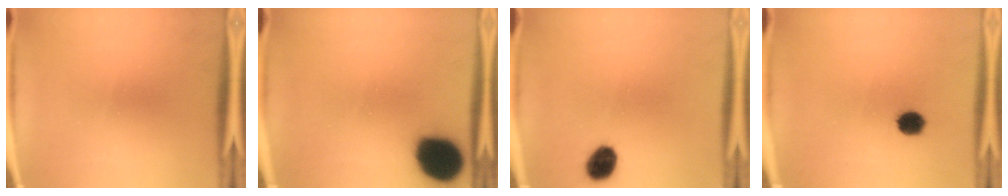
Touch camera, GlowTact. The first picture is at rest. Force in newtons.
{"total": 19.1}
{"total": 6.5}
{"total": 4.6}